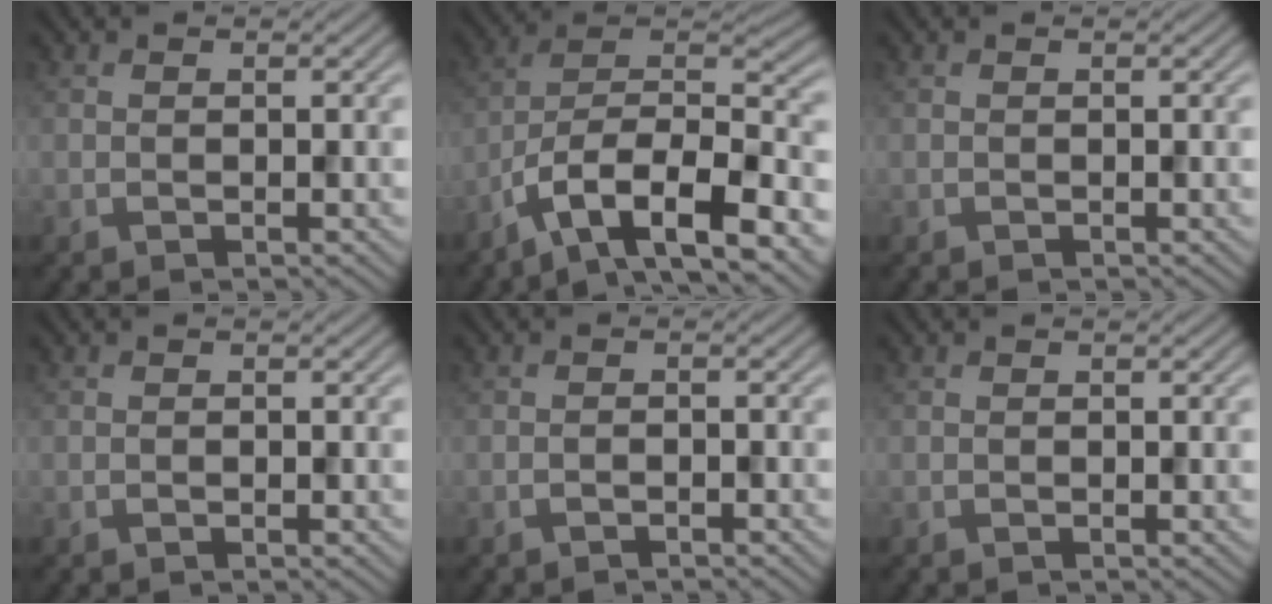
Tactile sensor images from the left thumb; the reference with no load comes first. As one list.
[{"total": 14.8, "force": [-8.9, 5.2, 10.6], "torque": [-0.198, -0.017, -0.163]}, {"total": 0.0}, {"total": 0.5, "force": [-0.3, 0.2, 0.4], "torque": [-0.010, -0.001, -0.003]}, {"total": 0.9, "force": [-0.8, 0.1, 0.4], "torque": [-0.011, 0.003, -0.015]}, {"total": 0.0}]